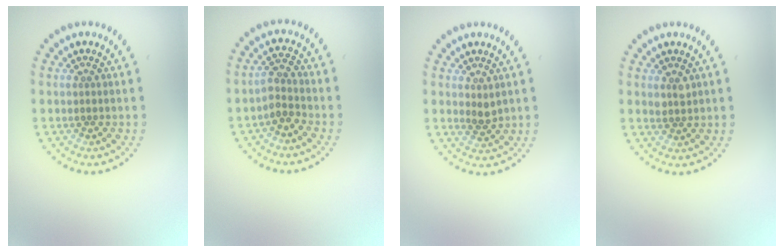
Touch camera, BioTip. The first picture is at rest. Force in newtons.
{"total": 2.0, "press": 1.6, "slide": 1.2}
{"total": 1.2, "press": 0.9, "slide": 0.7}
{"total": 1.1, "press": 1.0, "slide": 0.4}